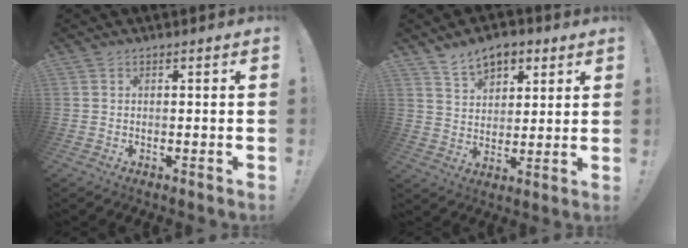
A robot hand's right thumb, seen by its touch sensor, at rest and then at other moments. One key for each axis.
{"total": 9.0, "fx": 5.9, "fy": 5.6, "fz": 3.8, "tx": -0.057, "ty": -0.029, "tz": 0.112}